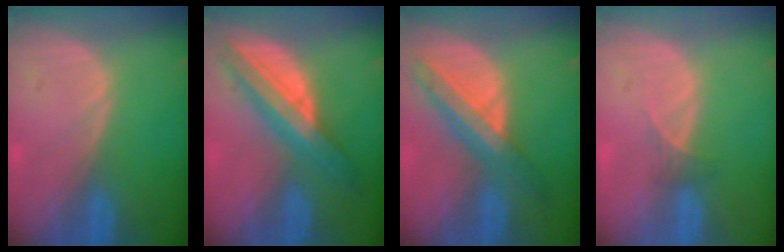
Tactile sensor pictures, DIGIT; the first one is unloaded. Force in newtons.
{"total": 8.6, "press": 8.5, "slide": 0.4}
{"total": 8.7, "press": 7.4, "slide": 4.5}
{"total": 1.6, "press": 1.3, "slide": 0.9}